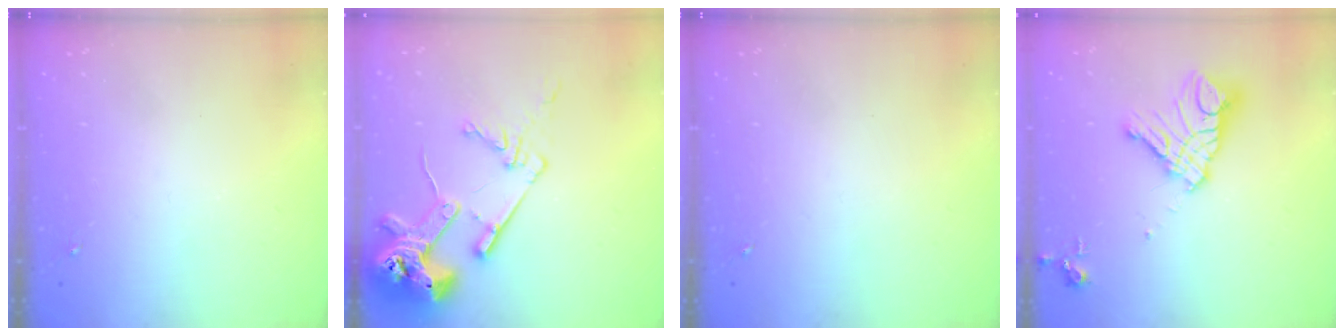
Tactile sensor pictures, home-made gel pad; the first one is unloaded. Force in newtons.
{"total": 16.9, "press": 16.8, "slide": 1.8}
{"total": 0.0}
{"total": 15.8, "press": 15.7, "slide": 1.7}